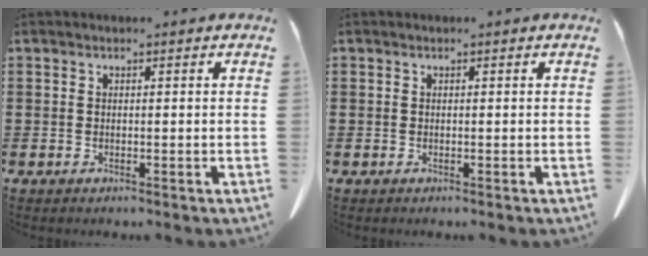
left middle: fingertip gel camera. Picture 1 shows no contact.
{"total": 0.0}